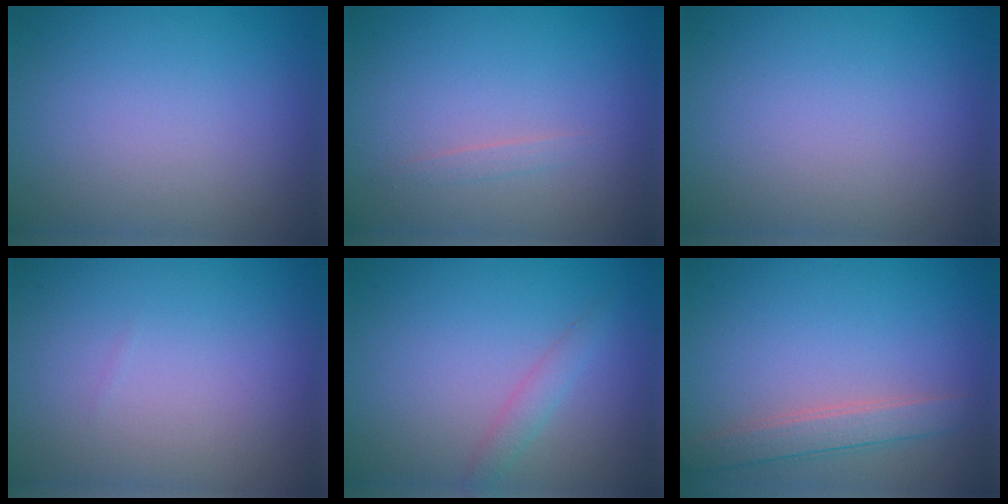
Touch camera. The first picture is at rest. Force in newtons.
{"total": 0.7, "press": 0.7, "slide": 0.1}
{"total": 0.0}
{"total": 0.0}
{"total": 1.5, "press": 1.5, "slide": 0.0}
{"total": 2.6, "press": 2.6, "slide": 0.1}